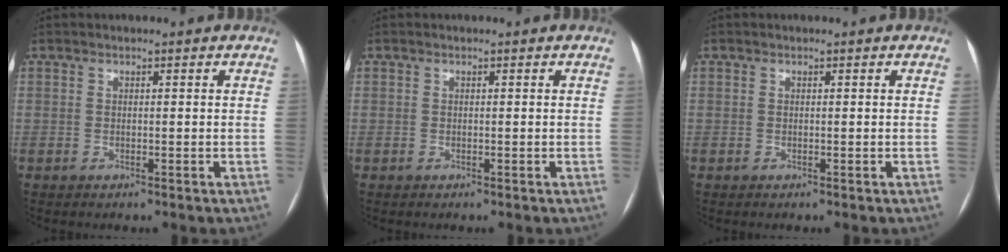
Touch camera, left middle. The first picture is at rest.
{"total": 0.0}
{"total": 0.0}